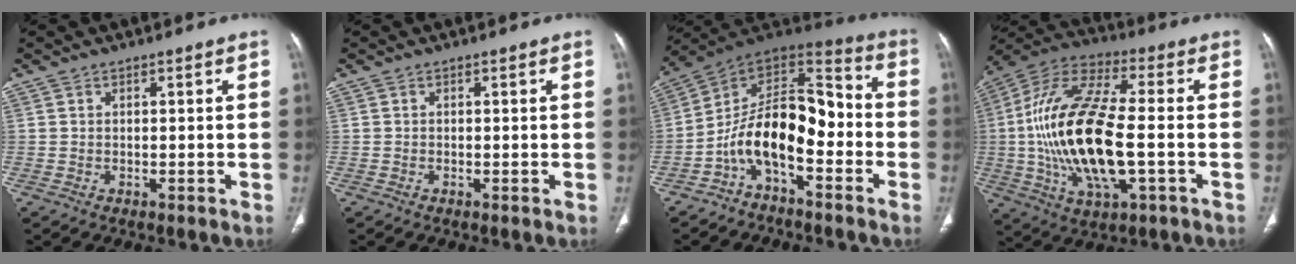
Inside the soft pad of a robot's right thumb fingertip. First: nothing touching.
{"total": 0.0}
{"total": 15.5, "force": [-5.1, 7.9, 12.3], "torque": [-0.185, 0.093, -0.095]}
{"total": 22.9, "force": [-2.4, 8.9, 21.0], "torque": [-0.432, 0.017, -0.042]}